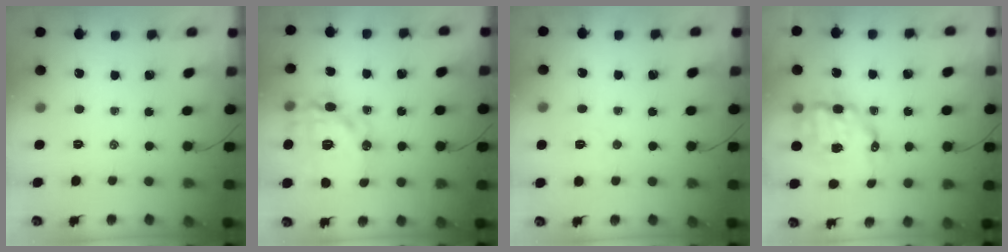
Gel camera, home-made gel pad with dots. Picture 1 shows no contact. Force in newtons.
{"total": 19.7, "press": 19.6, "slide": 2.6}
{"total": 3.0, "press": 2.9, "slide": 0.9}
{"total": 10.6, "press": 10.4, "slide": 2.2}